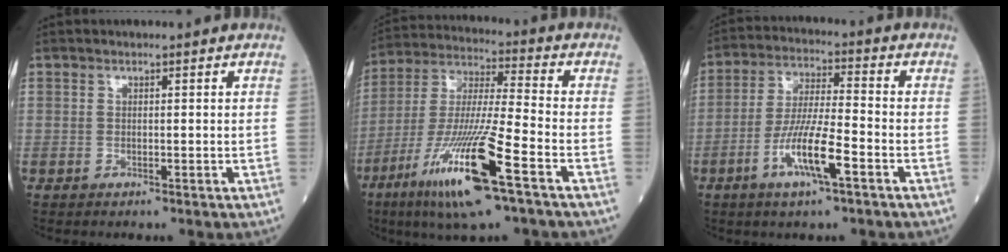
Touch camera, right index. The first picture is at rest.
{"total": 17.7, "force": [-8.6, 0.7, 15.5], "torque": [-0.329, -0.035, -0.162]}
{"total": 9.8, "force": [-4.2, 1.0, 8.8], "torque": [-0.171, -0.007, -0.079]}